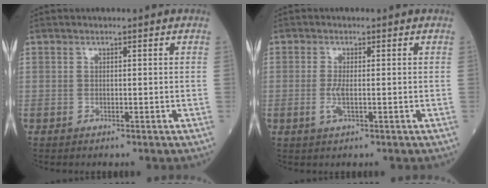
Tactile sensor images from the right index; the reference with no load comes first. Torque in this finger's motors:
{"motor_torque": [0.71, -0.18, 0.32, 0.11]}